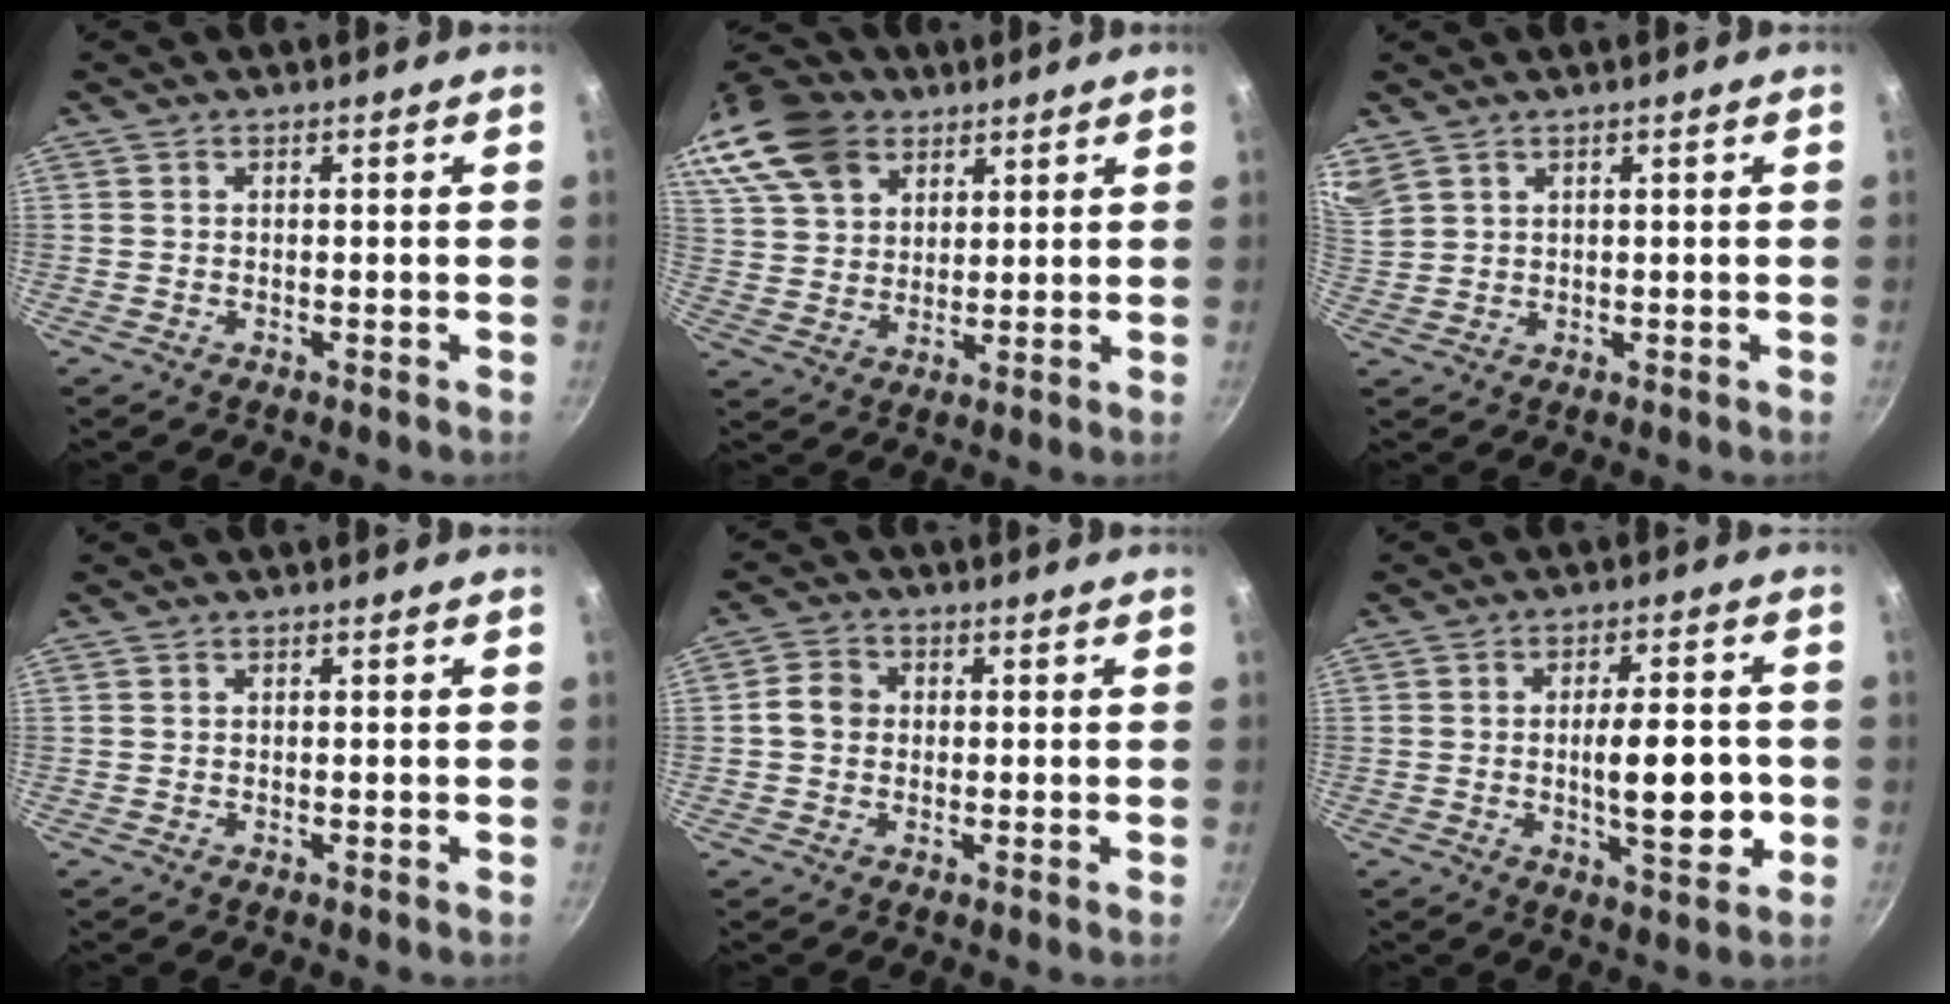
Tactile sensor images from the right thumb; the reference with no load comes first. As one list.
[{"total": 19.0, "force": [11.0, 12.7, 8.7], "torque": [-0.184, 0.002, 0.210]}, {"total": 6.1, "force": [4.4, 3.2, 2.8], "torque": [-0.061, 0.008, 0.098]}, {"total": 0.0}, {"total": 4.4, "force": [0.0, 3.8, 2.1], "torque": [-0.024, 0.009, -0.010]}, {"total": 11.6, "force": [-1.5, 4.3, 10.6], "torque": [-0.136, 0.004, -0.019]}]